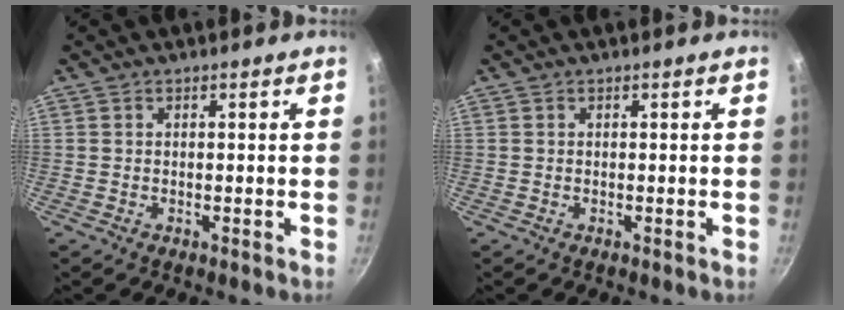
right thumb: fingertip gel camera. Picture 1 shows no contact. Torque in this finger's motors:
{"motor_torque": [-0.01, 0.01, -0.16, 0.17, 0.00]}